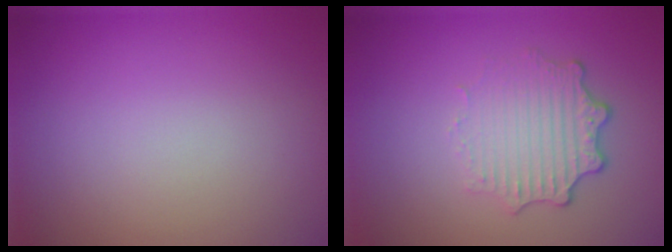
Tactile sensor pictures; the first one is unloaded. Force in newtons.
{"total": 3.6, "press": 2.8, "slide": 2.2}